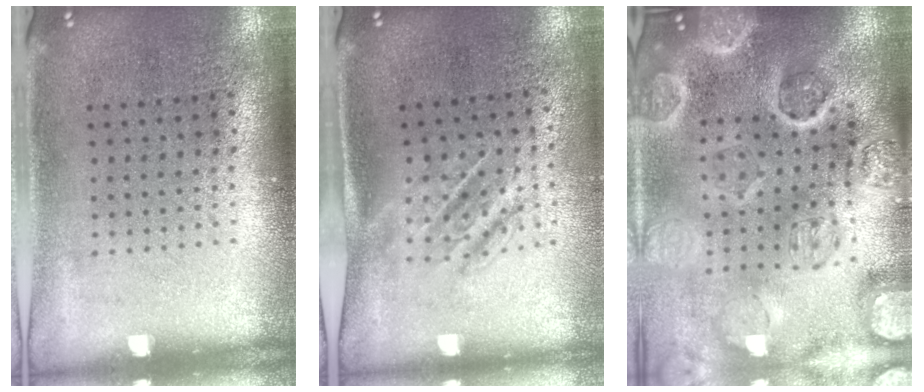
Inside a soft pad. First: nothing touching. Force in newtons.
{"total": 1.7, "press": 1.3, "slide": 1.1}
{"total": 5.3, "press": 4.6, "slide": 2.6}